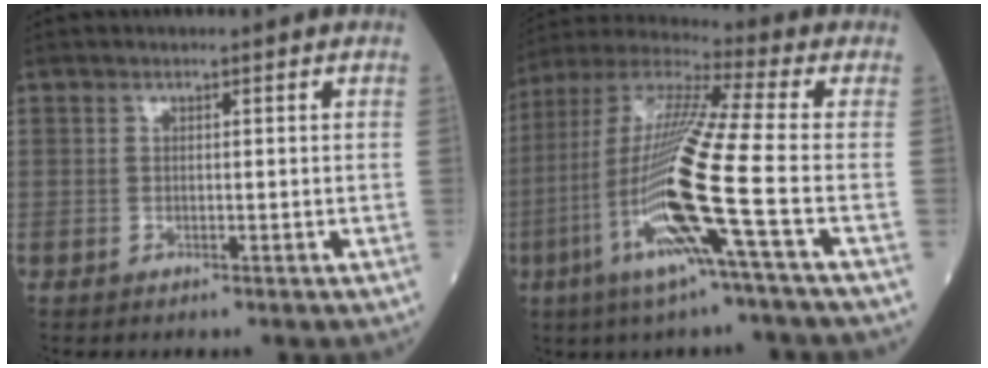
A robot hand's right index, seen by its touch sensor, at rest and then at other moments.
{"total": 19.9, "force": [-5.8, -0.6, 19.0], "torque": [-0.413, -0.027, -0.126]}